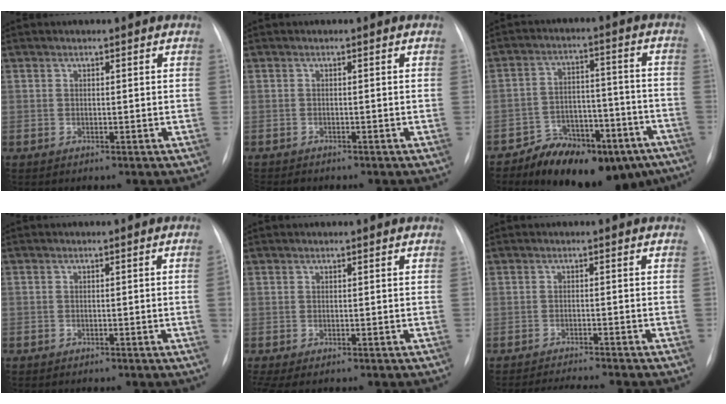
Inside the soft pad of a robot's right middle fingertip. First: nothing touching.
{"total": 3.2, "force": [-2.8, 1.2, 1.1], "torque": [-0.015, -0.006, -0.037]}
{"total": 17.4, "force": [-12.8, 8.0, 8.7], "torque": [-0.090, 0.048, -0.183]}
{"total": 1.5, "force": [-0.5, -0.5, 1.3], "torque": [-0.021, 0.002, -0.012]}
{"total": 3.8, "force": [-2.8, 1.5, 2.2], "torque": [-0.035, -0.010, -0.039]}
{"total": 5.8, "force": [-5.4, -0.6, 2.1], "torque": [-0.031, -0.013, -0.084]}